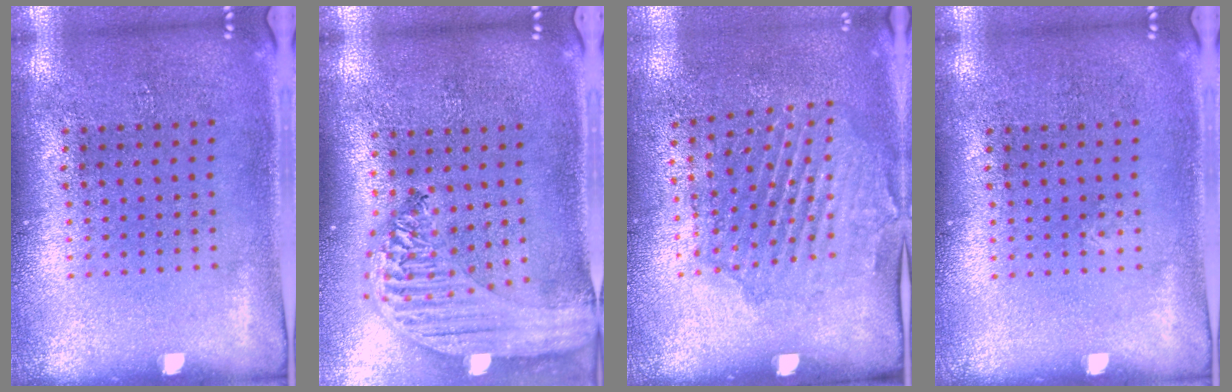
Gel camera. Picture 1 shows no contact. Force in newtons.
{"total": 2.4, "press": 2.1, "slide": 1.3}
{"total": 1.6, "press": 1.4, "slide": 0.8}
{"total": 0.0}